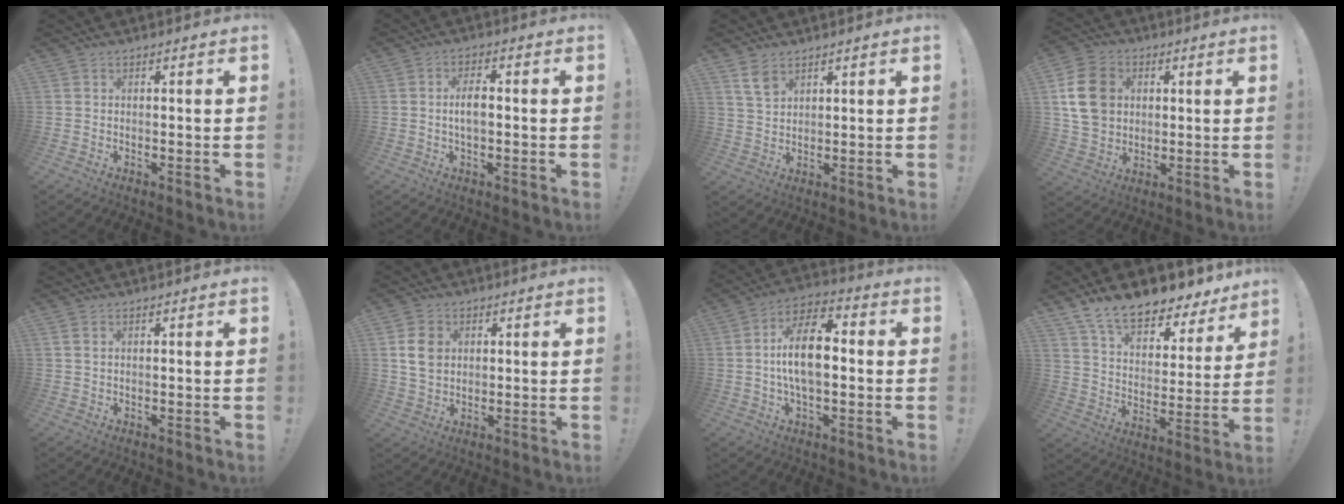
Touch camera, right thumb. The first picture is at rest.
{"total": 5.0, "force": [-0.3, 2.1, 4.5], "torque": [-0.072, 0.003, -0.011]}
{"total": 5.6, "force": [3.6, 3.2, 2.7], "torque": [-0.042, -0.018, 0.068]}
{"total": 14.5, "force": [3.1, 11.8, 7.9], "torque": [-0.136, -0.001, 0.065]}
{"total": 1.1, "force": [0.5, 0.4, 0.8], "torque": [-0.023, 0.003, 0.011]}
{"total": 7.5, "force": [1.7, 6.2, 3.9], "torque": [-0.066, 0.005, 0.035]}
{"total": 13.6, "force": [-0.3, 7.0, 11.6], "torque": [-0.203, 0.009, -0.008]}
{"total": 14.2, "force": [11.8, 5.3, 5.9], "torque": [-0.105, -0.093, 0.210]}